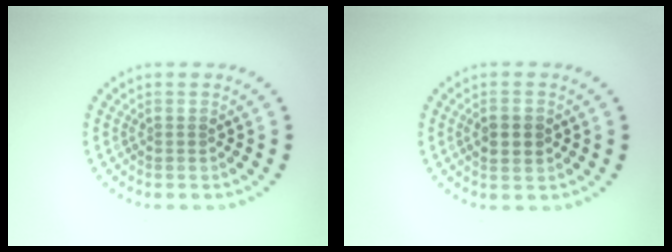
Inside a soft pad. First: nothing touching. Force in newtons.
{"total": 2.2, "press": 2.1, "slide": 0.1}